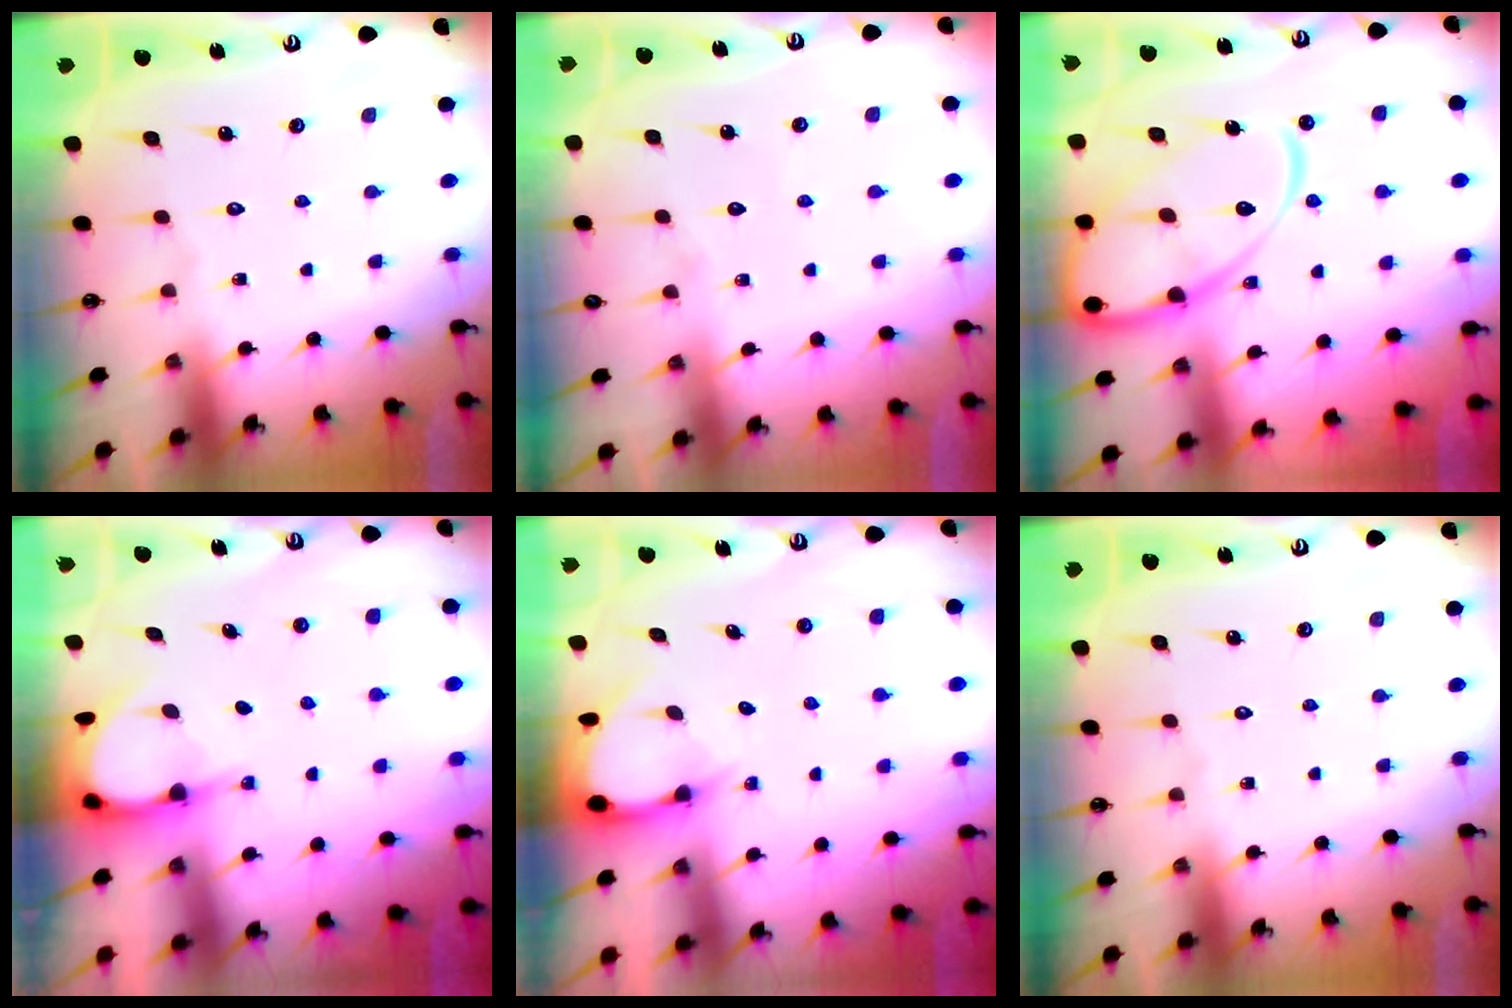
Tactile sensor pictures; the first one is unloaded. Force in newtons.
{"total": 4.1, "press": 4.1, "slide": 0.4}
{"total": 17.7, "press": 17.6, "slide": 1.8}
{"total": 4.0, "press": 4.0, "slide": 0.3}
{"total": 2.6, "press": 2.5, "slide": 0.4}
{"total": 0.0}